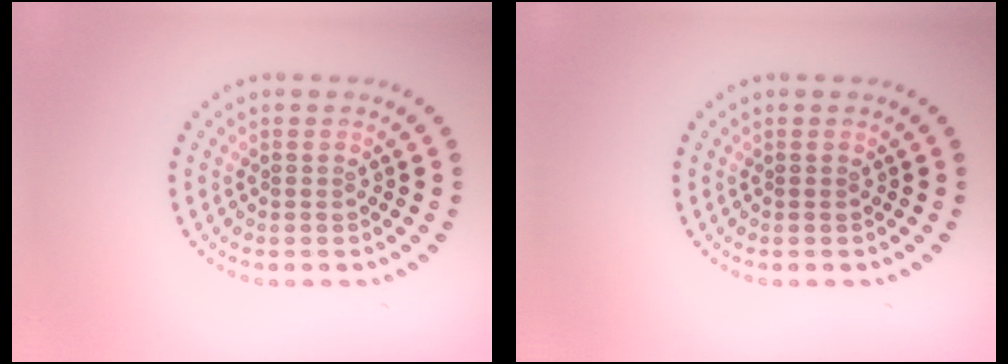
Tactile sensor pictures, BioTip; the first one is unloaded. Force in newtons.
{"total": 0.0}